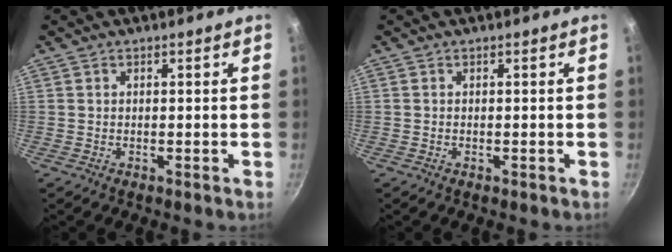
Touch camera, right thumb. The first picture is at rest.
{"total": 0.0}